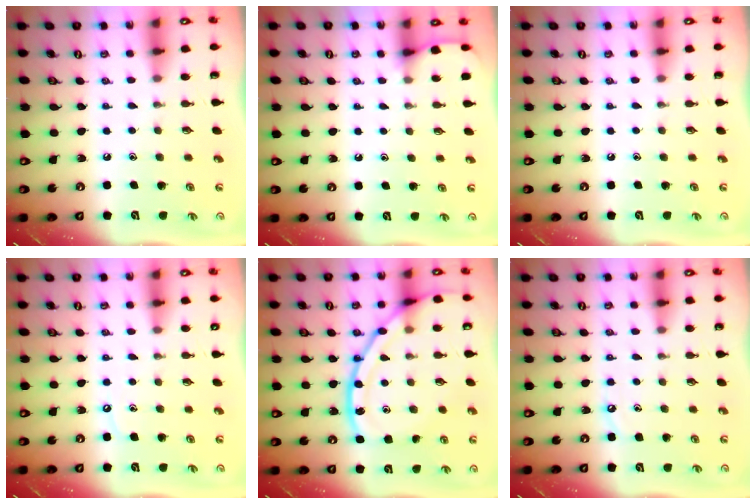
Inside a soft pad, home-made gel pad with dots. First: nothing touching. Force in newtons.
{"total": 3.9, "press": 3.9, "slide": 0.6}
{"total": 0.0}
{"total": 3.1, "press": 3.1, "slide": 0.5}
{"total": 17.4, "press": 17.3, "slide": 1.6}
{"total": 3.9, "press": 3.9, "slide": 0.5}